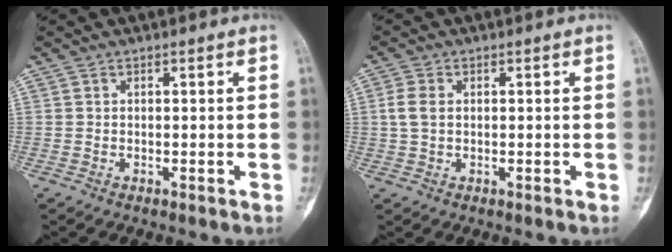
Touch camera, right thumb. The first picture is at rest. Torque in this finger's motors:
{"motor_torque": [0.75, 0.38, 0.73, -0.07, 0.17]}